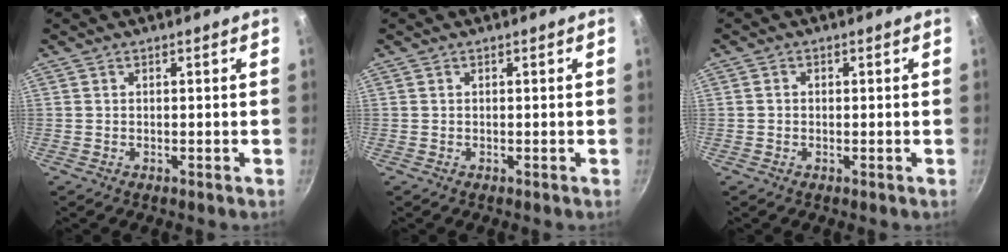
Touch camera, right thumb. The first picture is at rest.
{"total": 0.0}
{"total": 0.9, "force": [-0.1, 0.8, 0.4], "torque": [-0.007, 0.005, -0.002]}